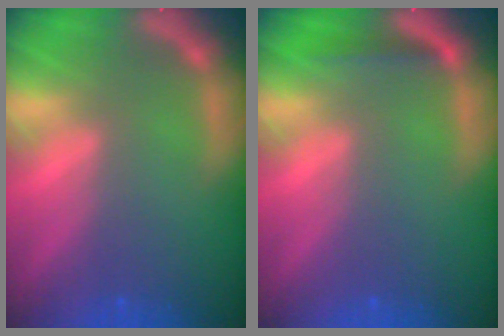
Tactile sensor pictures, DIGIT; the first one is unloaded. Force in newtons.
{"total": 1.4}